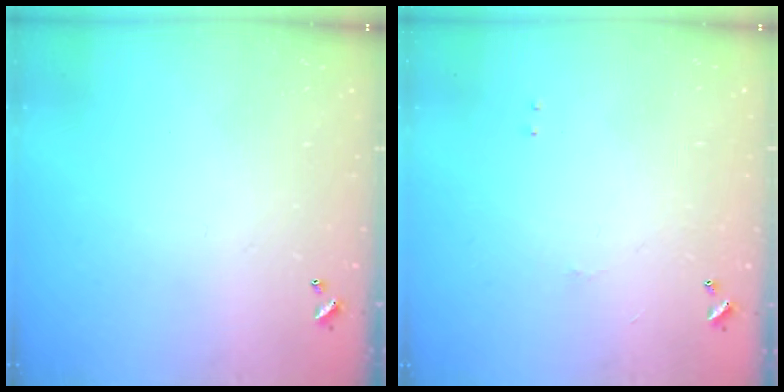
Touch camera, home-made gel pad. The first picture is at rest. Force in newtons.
{"total": 1.0, "press": 0.9, "slide": 0.5}